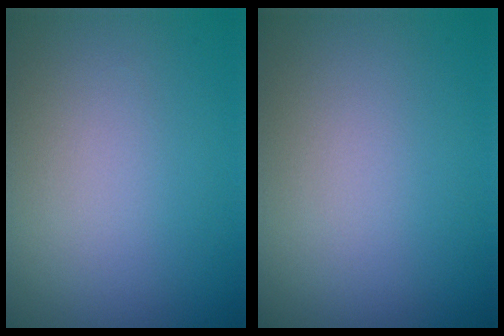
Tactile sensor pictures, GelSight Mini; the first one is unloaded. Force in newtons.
{"total": 0.0}